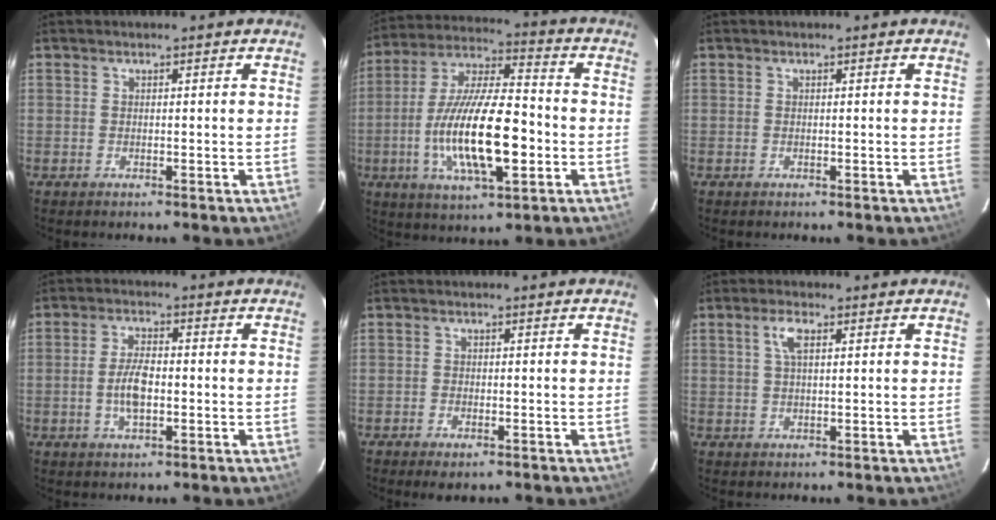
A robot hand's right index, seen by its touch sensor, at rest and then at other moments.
{"total": 18.8, "force": [-4.4, 5.6, 17.4], "torque": [-0.338, -0.007, -0.079]}
{"total": 0.0}
{"total": 6.0, "force": [-1.1, 2.6, 5.3], "torque": [-0.106, 0.003, -0.018]}
{"total": 3.0, "force": [-1.9, 1.4, 1.7], "torque": [-0.043, -0.008, -0.033]}
{"total": 3.3, "force": [1.2, 1.2, 2.8], "torque": [-0.057, 0.007, 0.024]}